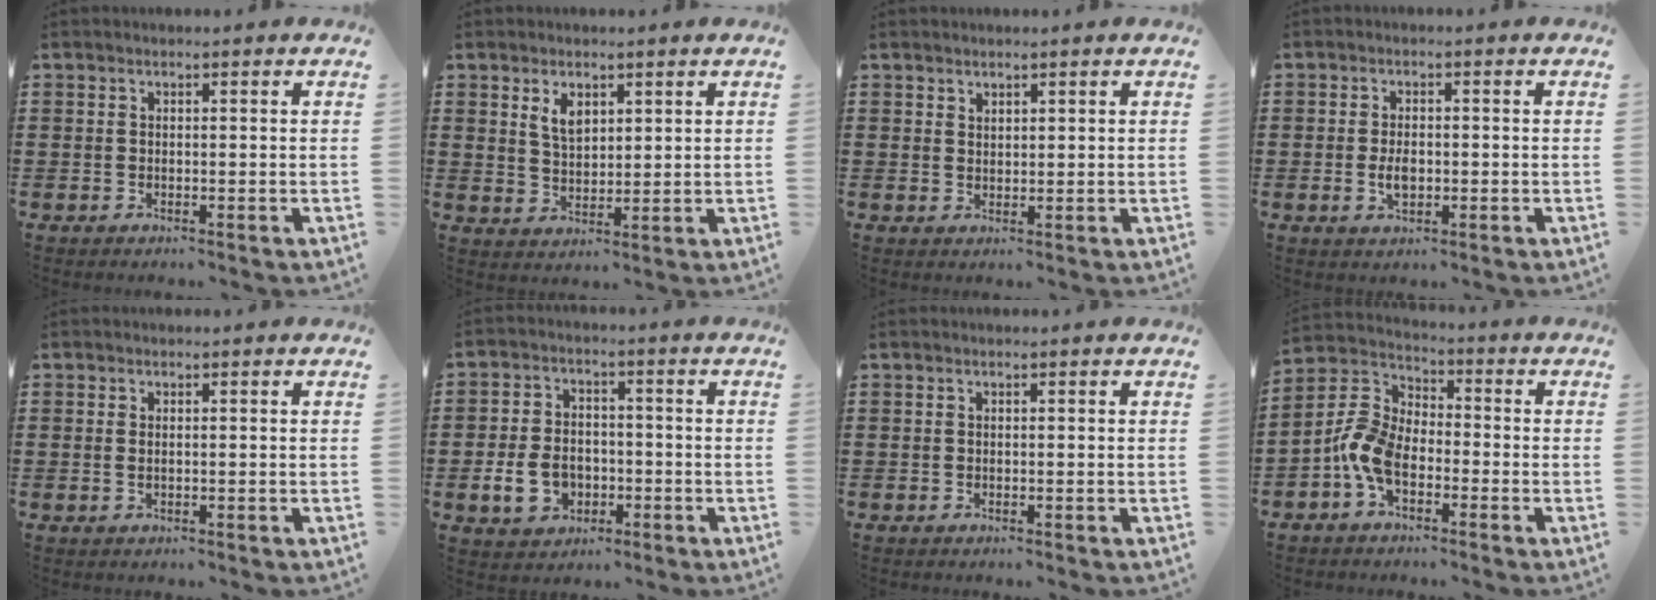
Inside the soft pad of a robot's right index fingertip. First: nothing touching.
{"total": 3.7, "force": [2.0, 2.1, 2.2], "torque": [-0.051, 0.007, 0.037]}
{"total": 1.5, "force": [1.3, 0.6, 0.0], "torque": [-0.002, 0.002, 0.027]}
{"total": 3.3, "force": [-0.5, 1.8, 2.7], "torque": [-0.057, -0.002, -0.011]}
{"total": 0.8, "force": [0.1, 0.2, 0.8], "torque": [-0.016, 0.002, 0.001]}
{"total": 6.8, "force": [-2.0, 5.1, 4.0], "torque": [-0.088, 0.002, -0.042]}
{"total": 0.0}
{"total": 7.9, "force": [-2.9, 4.7, 5.7], "torque": [-0.160, -0.001, -0.066]}